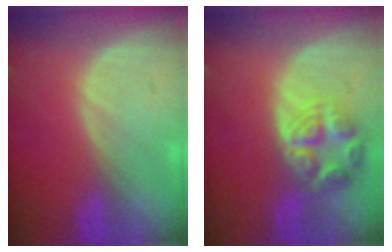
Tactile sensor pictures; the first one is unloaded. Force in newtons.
{"total": 7.6, "press": 6.7, "slide": 3.6}